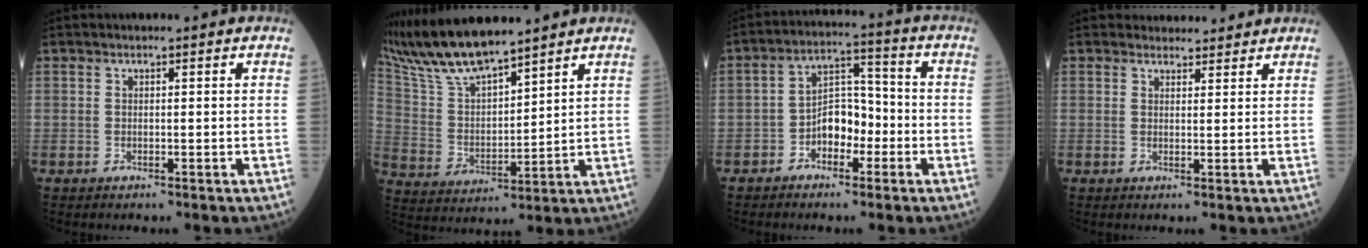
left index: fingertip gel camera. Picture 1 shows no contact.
{"total": 13.9, "force": [12.4, 1.5, 6.2], "torque": [-0.135, 0.007, 0.248]}
{"total": 6.6, "force": [-2.8, 3.7, 4.7], "torque": [-0.081, 0.021, -0.055]}
{"total": 3.4, "force": [3.2, 1.1, -0.1], "torque": [0.004, 0.005, 0.039]}